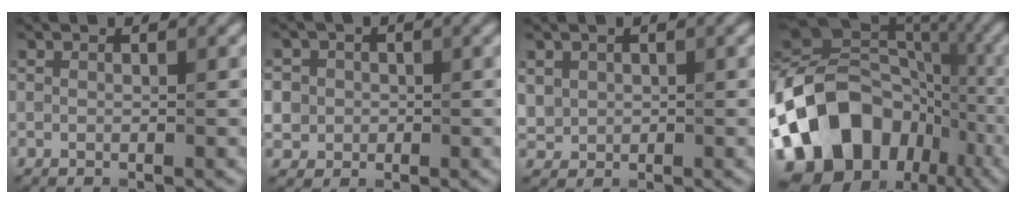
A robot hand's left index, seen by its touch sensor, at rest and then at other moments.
{"total": 5.1, "force": [0.6, 4.9, 1.5], "torque": [-0.030, 0.028, -0.006]}
{"total": 1.6, "force": [0.5, 1.5, 0.3], "torque": [-0.006, -0.005, 0.015]}
{"total": 15.6, "force": [-6.1, 11.3, 8.9], "torque": [-0.176, 0.010, -0.124]}